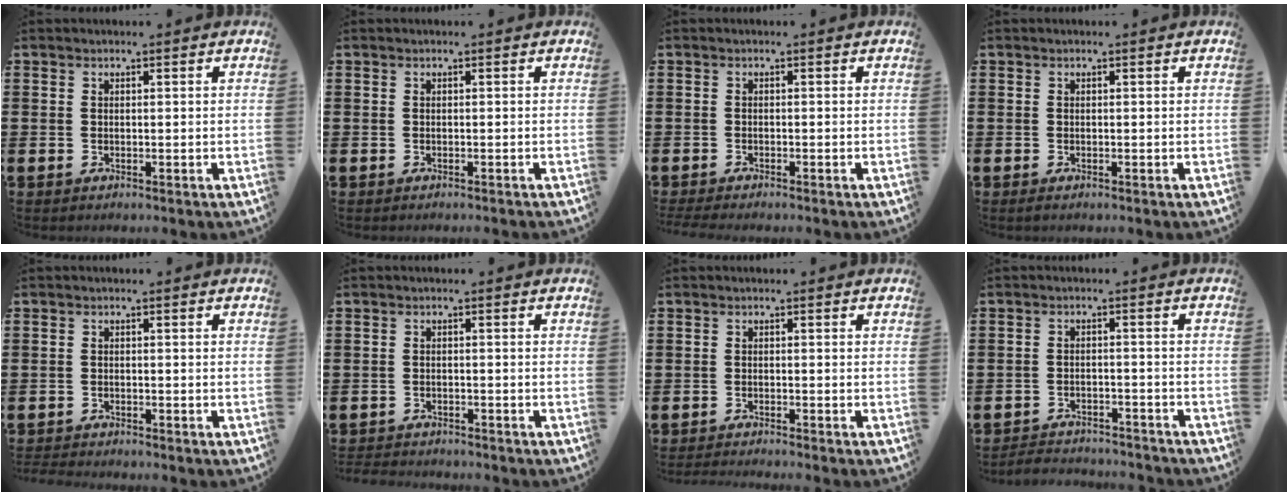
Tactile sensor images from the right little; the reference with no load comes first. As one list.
[{"total": 0.0}, {"total": 0.8, "force": [-0.7, 0.1, 0.4], "torque": [-0.006, -0.001, -0.015]}, {"total": 0.0}, {"total": 1.1, "force": [-1.1, 0.1, 0.0], "torque": [-0.003, 0.000, -0.022]}, {"total": 1.6, "force": [-1.6, 0.1, -0.1], "torque": [-0.002, 0.002, -0.035]}, {"total": 1.0, "force": [-1.0, -0.2, 0.1], "torque": [-0.002, -0.001, -0.020]}, {"total": 2.7, "force": [-2.7, 0.2, -0.2], "torque": [-0.003, 0.002, -0.059]}]